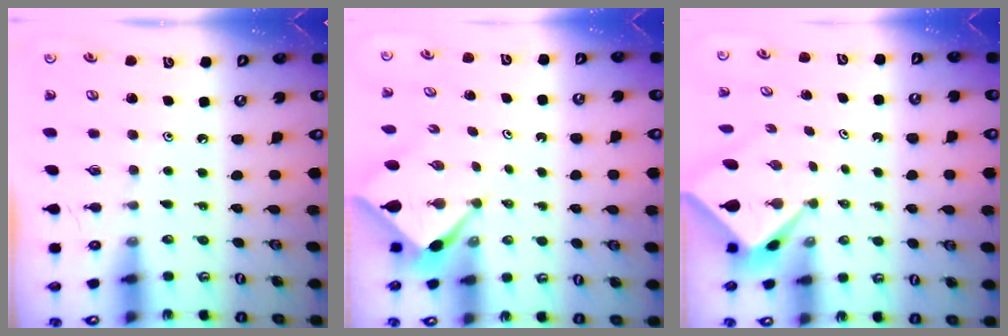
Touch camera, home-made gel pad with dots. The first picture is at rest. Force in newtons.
{"total": 2.2, "press": 2.2, "slide": 0.3}
{"total": 1.7, "press": 1.7, "slide": 0.1}